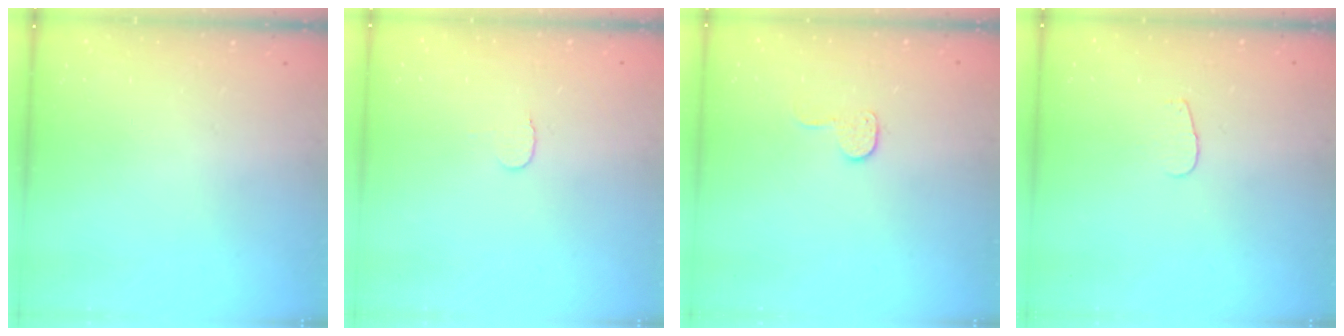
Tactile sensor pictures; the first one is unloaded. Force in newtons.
{"total": 3.5, "press": 3.5, "slide": 0.4}
{"total": 6.4, "press": 6.4, "slide": 0.4}
{"total": 2.8, "press": 2.8, "slide": 0.2}